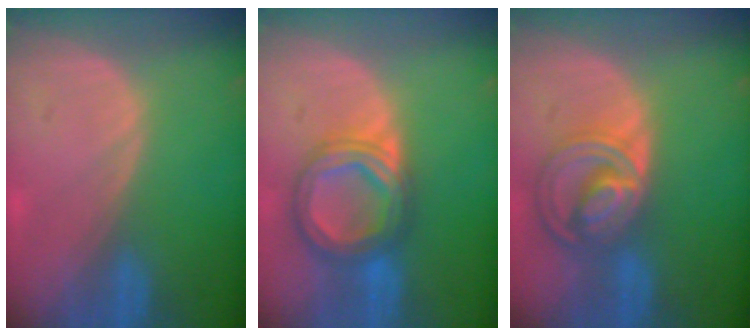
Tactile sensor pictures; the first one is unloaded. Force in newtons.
{"total": 7.8, "press": 7.8, "slide": 0.5}
{"total": 8.5, "press": 7.3, "slide": 4.4}